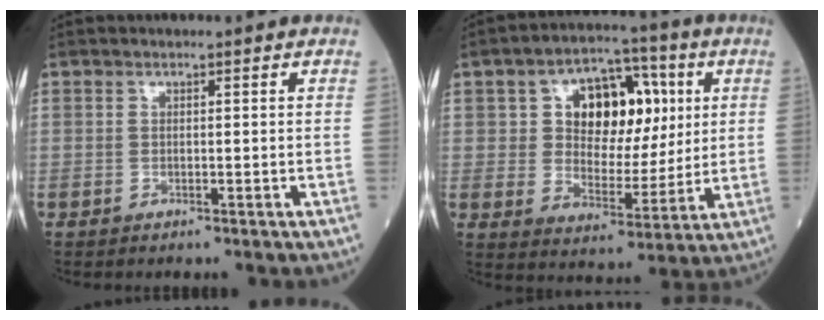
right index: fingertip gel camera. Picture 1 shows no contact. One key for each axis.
{"total": 13.4, "fx": 3.8, "fy": 7.8, "fz": 10.2, "tx": -0.156, "ty": 0.029, "tz": 0.063}